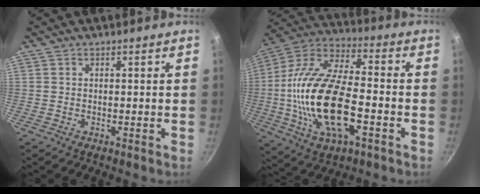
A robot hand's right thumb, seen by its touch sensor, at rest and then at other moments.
{"total": 23.3, "force": [-4.5, 10.7, 20.2], "torque": [-0.389, 0.024, -0.093]}